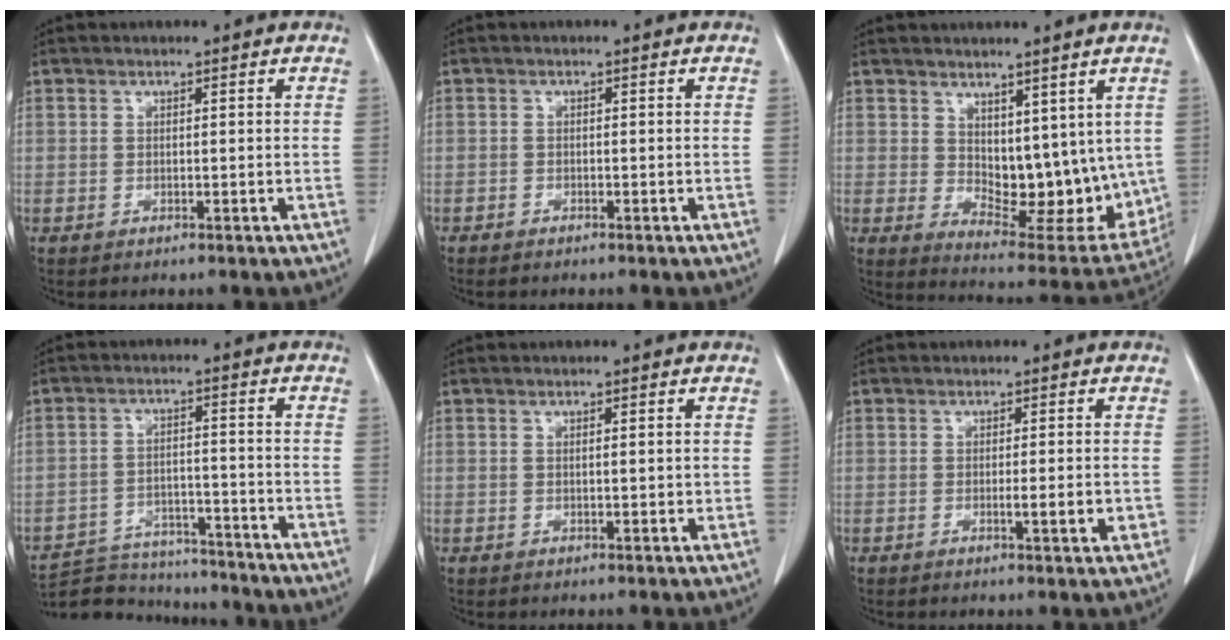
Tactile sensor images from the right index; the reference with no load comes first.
{"total": 0.8, "force": [-0.8, 0.2, 0.3], "torque": [-0.004, 0.000, -0.014]}
{"total": 12.6, "force": [2.6, 6.4, 10.5], "torque": [-0.137, -0.018, 0.061]}
{"total": 12.1, "force": [-11.7, 2.4, 1.7], "torque": [-0.025, 0.013, -0.183]}
{"total": 1.6, "force": [0.1, 0.4, 1.5], "torque": [-0.024, -0.002, 0.003]}
{"total": 3.4, "force": [-0.8, 0.5, 3.3], "torque": [-0.048, -0.003, -0.011]}